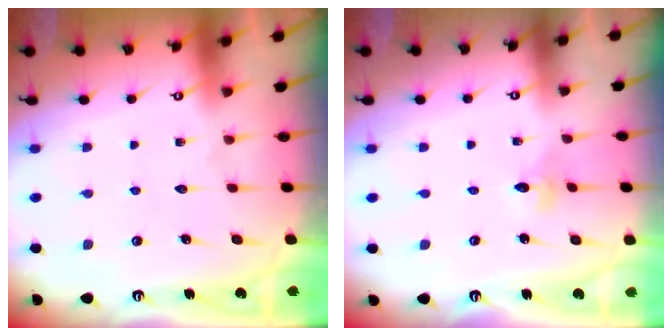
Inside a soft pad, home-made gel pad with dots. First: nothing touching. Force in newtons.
{"total": 2.8, "press": 2.7, "slide": 0.3}